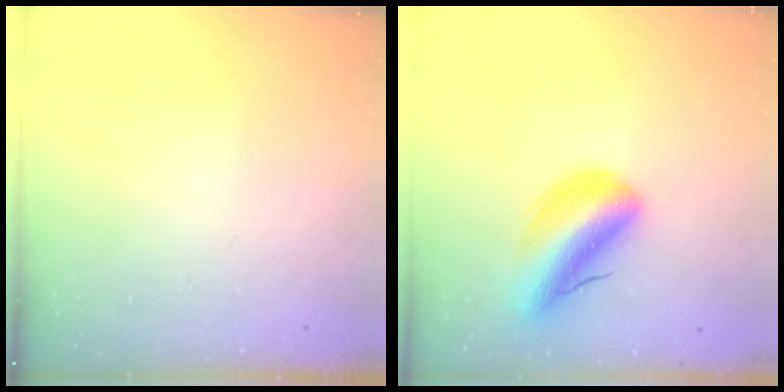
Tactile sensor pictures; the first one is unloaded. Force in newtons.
{"total": 11.9, "press": 11.3, "slide": 3.6}